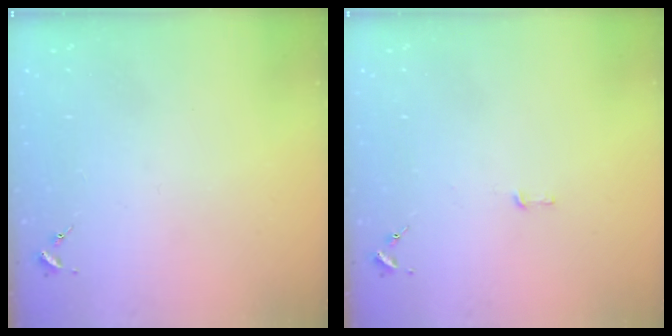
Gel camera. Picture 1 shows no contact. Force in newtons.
{"total": 2.6, "press": 2.6, "slide": 0.2}